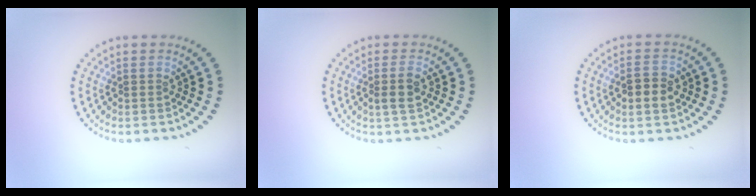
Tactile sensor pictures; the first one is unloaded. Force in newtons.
{"total": 1.7, "press": 1.6, "slide": 0.5}
{"total": 2.5, "press": 2.5, "slide": 0.1}